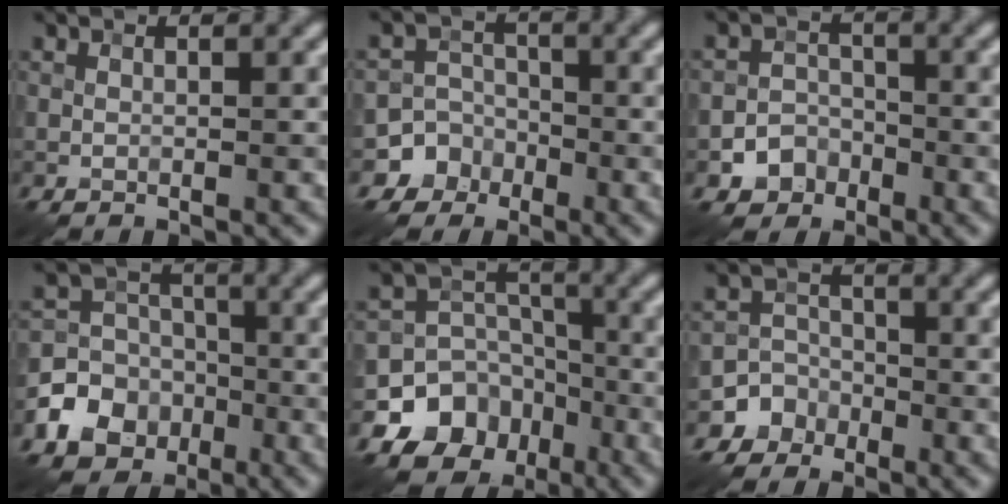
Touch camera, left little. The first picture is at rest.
{"total": 5.5, "force": [-2.7, 4.8, -0.1], "torque": [0.029, 0.001, -0.067]}
{"total": 3.0, "force": [-1.6, 2.5, 0.7], "torque": [0.002, 0.004, -0.029]}
{"total": 7.0, "force": [-3.1, 5.9, 2.1], "torque": [-0.024, -0.006, -0.082]}
{"total": 10.7, "force": [-5.5, 8.8, 2.4], "torque": [-0.038, -0.017, -0.116]}
{"total": 4.5, "force": [-2.5, 3.7, -0.2], "torque": [0.039, 0.000, -0.061]}